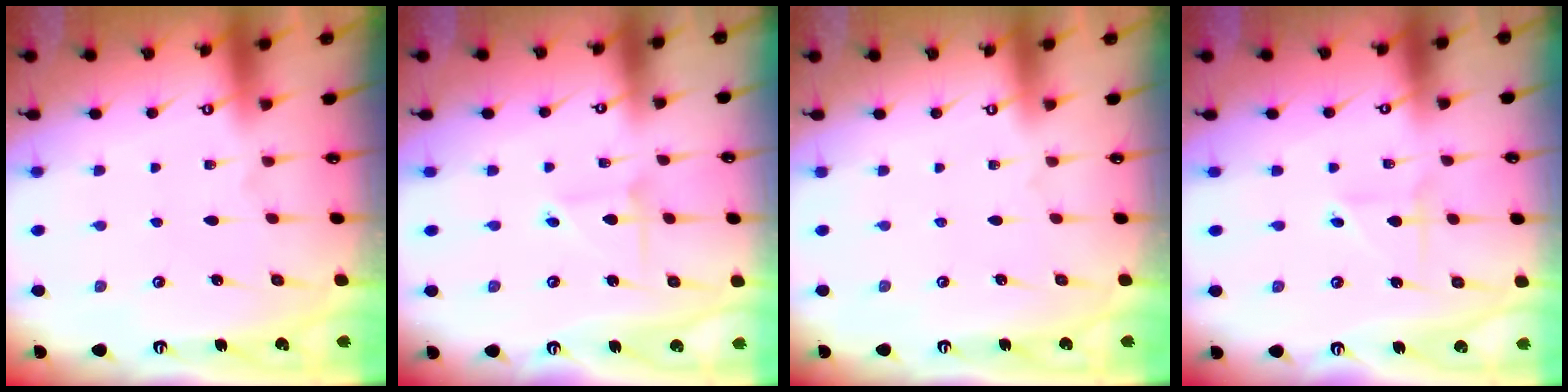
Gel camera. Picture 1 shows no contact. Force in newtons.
{"total": 2.1, "press": 2.1, "slide": 0.1}
{"total": 0.0}
{"total": 2.0, "press": 1.9, "slide": 0.3}